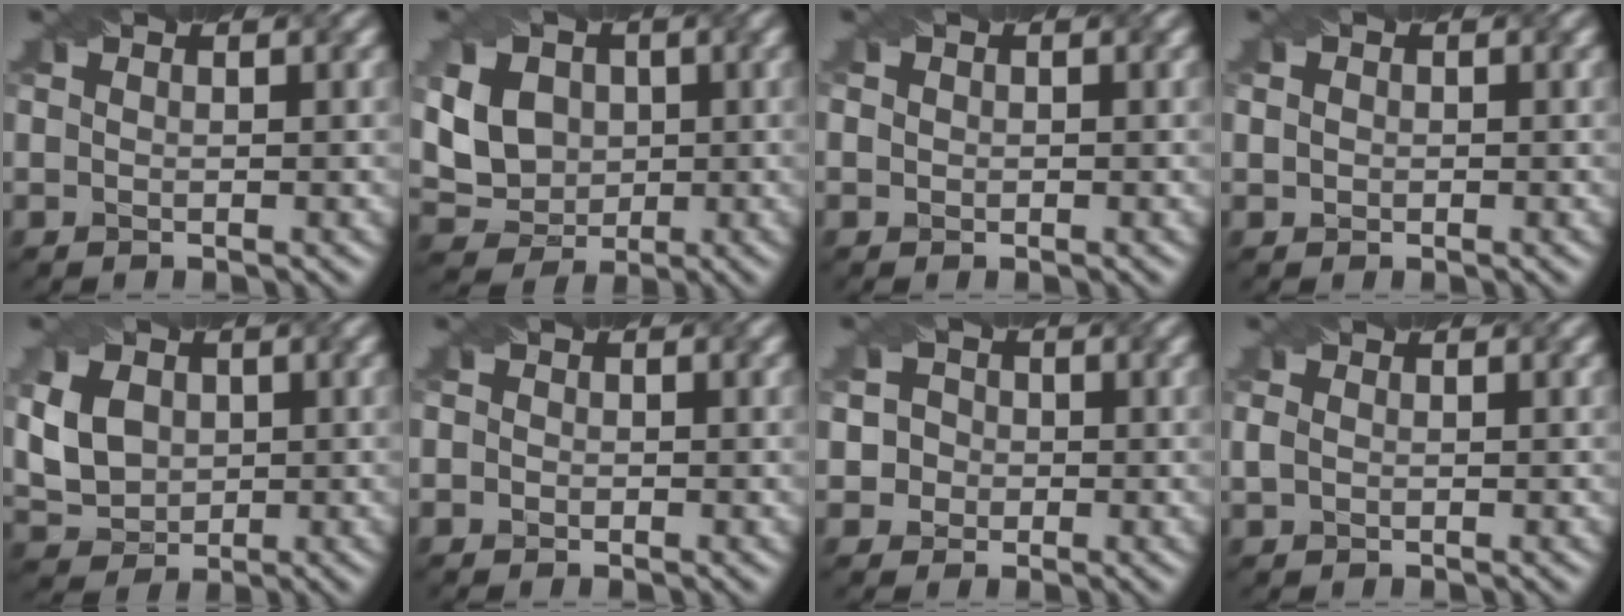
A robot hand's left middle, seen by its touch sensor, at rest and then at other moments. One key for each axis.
{"total": 7.7, "fx": 1.8, "fy": 6.3, "fz": 4.1, "tx": -0.080, "ty": 0.020, "tz": 0.025}
{"total": 1.6, "fx": 0.6, "fy": 1.3, "fz": 0.8, "tx": -0.017, "ty": 0.012, "tz": 0.000}
{"total": 1.8, "fx": 0.7, "fy": 1.4, "fz": 0.9, "tx": -0.021, "ty": 0.011, "tz": 0.007}
{"total": 5.3, "fx": 0.7, "fy": 4.2, "fz": 3.1, "tx": -0.089, "ty": 0.012, "tz": 0.016}
{"total": 1.5, "fx": 0.0, "fy": 1.3, "fz": 0.7, "tx": -0.001, "ty": 0.014, "tz": -0.018}
{"total": 3.2, "fx": 0.2, "fy": 3.0, "fz": 0.9, "tx": 0.006, "ty": 0.023, "tz": -0.010}
{"total": 1.1, "fx": -0.1, "fy": 0.9, "fz": 0.8, "tx": -0.021, "ty": 0.004, "tz": -0.001}